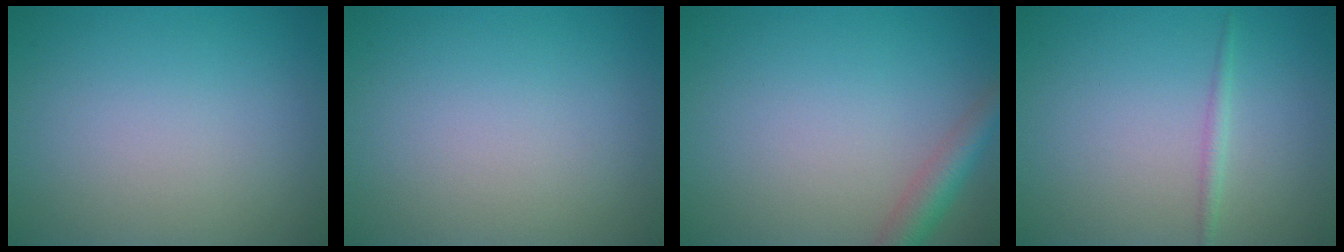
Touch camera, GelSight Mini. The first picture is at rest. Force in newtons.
{"total": 0.0}
{"total": 3.0, "press": 3.0, "slide": 0.1}
{"total": 1.0, "press": 1.0, "slide": 0.1}